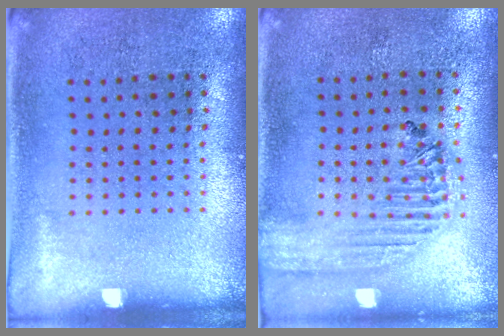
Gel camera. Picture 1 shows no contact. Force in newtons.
{"total": 1.8, "press": 1.7, "slide": 0.6}